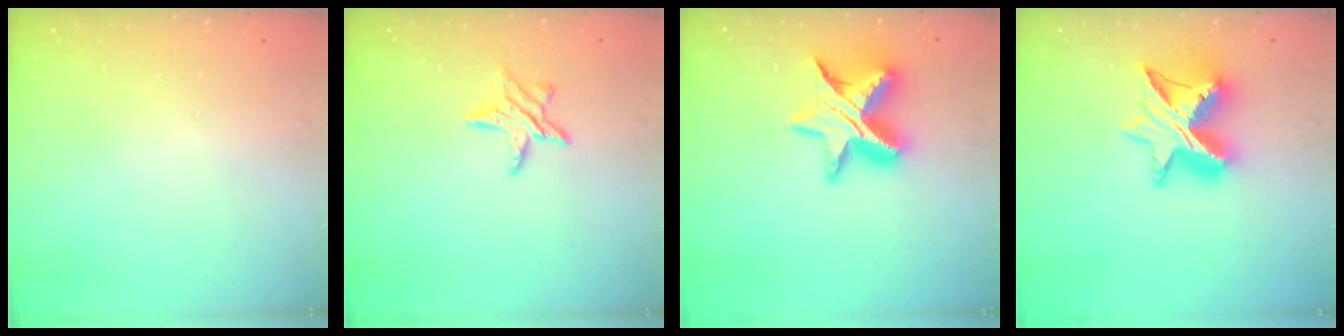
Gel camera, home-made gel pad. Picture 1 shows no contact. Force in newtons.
{"total": 7.8, "press": 7.8, "slide": 0.4}
{"total": 16.0, "press": 15.9, "slide": 1.0}
{"total": 13.9, "press": 13.8, "slide": 1.1}